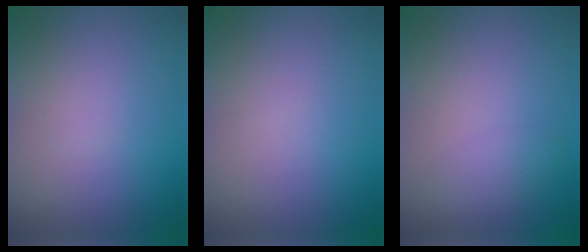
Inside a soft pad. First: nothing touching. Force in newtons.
{"total": 0.0}
{"total": 1.5, "press": 1.5, "slide": 0.1}